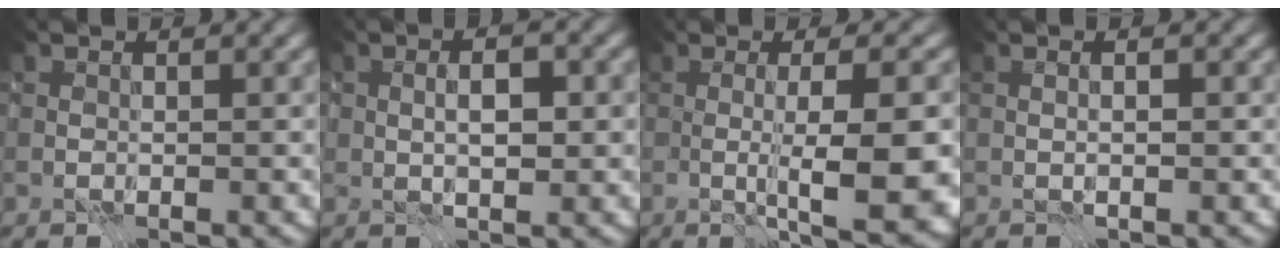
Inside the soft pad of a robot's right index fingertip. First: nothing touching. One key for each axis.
{"total": 3.1, "fx": 0.1, "fy": 1.3, "fz": 2.8, "tx": -0.040, "ty": -0.006, "tz": 0.005}
{"total": 10.5, "fx": -1.7, "fy": 2.3, "fz": 10.1, "tx": -0.130, "ty": -0.010, "tz": -0.016}
{"total": 0.9, "fx": -0.1, "fy": 0.1, "fz": 0.9, "tx": -0.009, "ty": -0.008, "tz": -0.001}